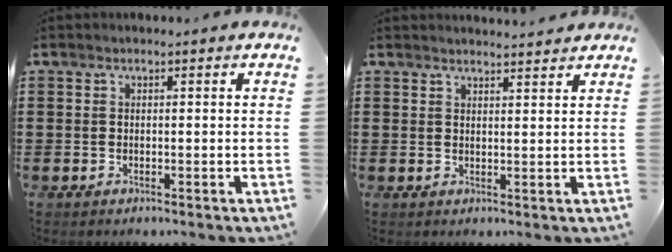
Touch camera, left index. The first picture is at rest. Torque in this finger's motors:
{"motor_torque": [-0.29, -0.90, -0.02, -0.01]}